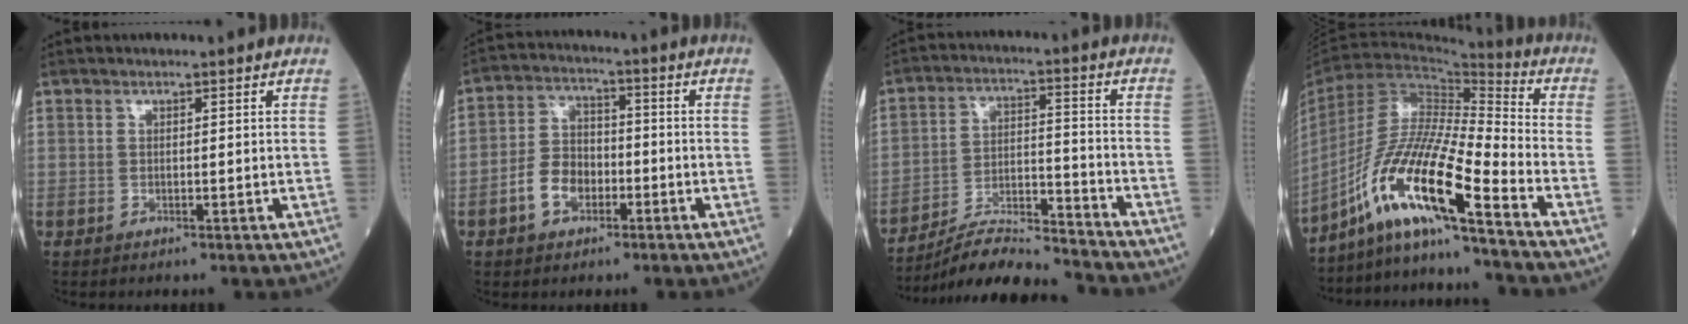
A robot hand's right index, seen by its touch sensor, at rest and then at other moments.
{"total": 6.7, "force": [-2.8, 4.4, 4.2], "torque": [-0.093, 0.016, -0.052]}
{"total": 12.0, "force": [-11.6, -0.4, 2.9], "torque": [-0.049, 0.016, -0.206]}
{"total": 15.6, "force": [-10.5, -0.7, 11.5], "torque": [-0.225, -0.009, -0.195]}